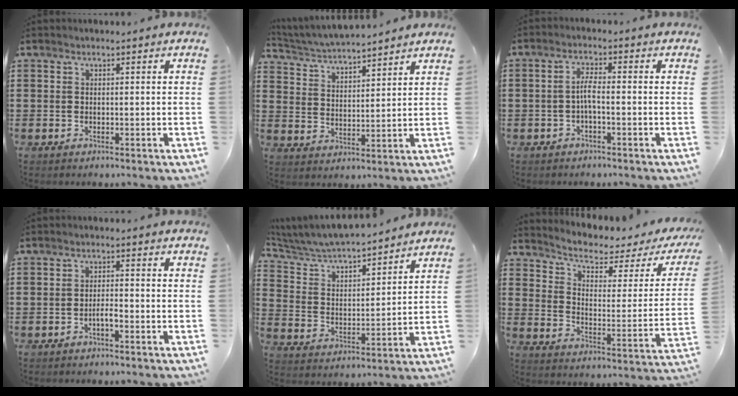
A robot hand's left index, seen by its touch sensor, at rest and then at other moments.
{"total": 4.4, "force": [4.4, 0.0, 0.7], "torque": [-0.035, -0.024, 0.075]}
{"total": 2.9, "force": [-0.9, 1.0, 2.6], "torque": [-0.057, 0.004, -0.020]}
{"total": 1.9, "force": [-1.1, 0.3, 1.5], "torque": [-0.030, 0.002, -0.020]}
{"total": 5.1, "force": [4.9, 0.5, 1.2], "torque": [-0.050, -0.037, 0.076]}
{"total": 3.6, "force": [2.3, 1.2, 2.5], "torque": [-0.064, -0.019, 0.029]}